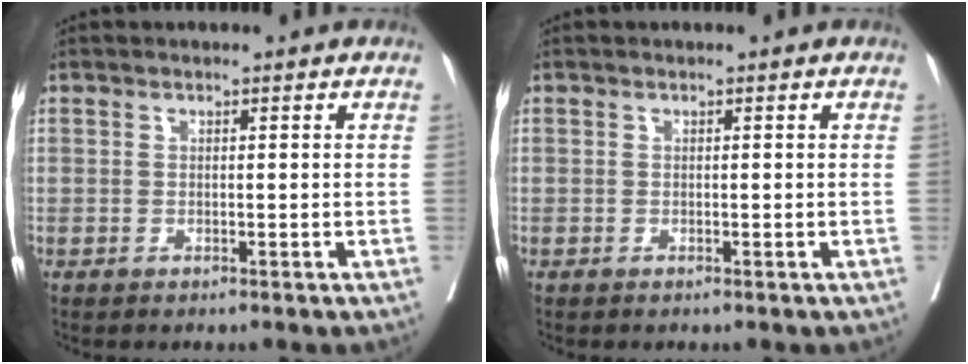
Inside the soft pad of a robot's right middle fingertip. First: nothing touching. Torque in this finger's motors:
{"motor_torque": [0.03, -0.02, -0.08, -0.08]}